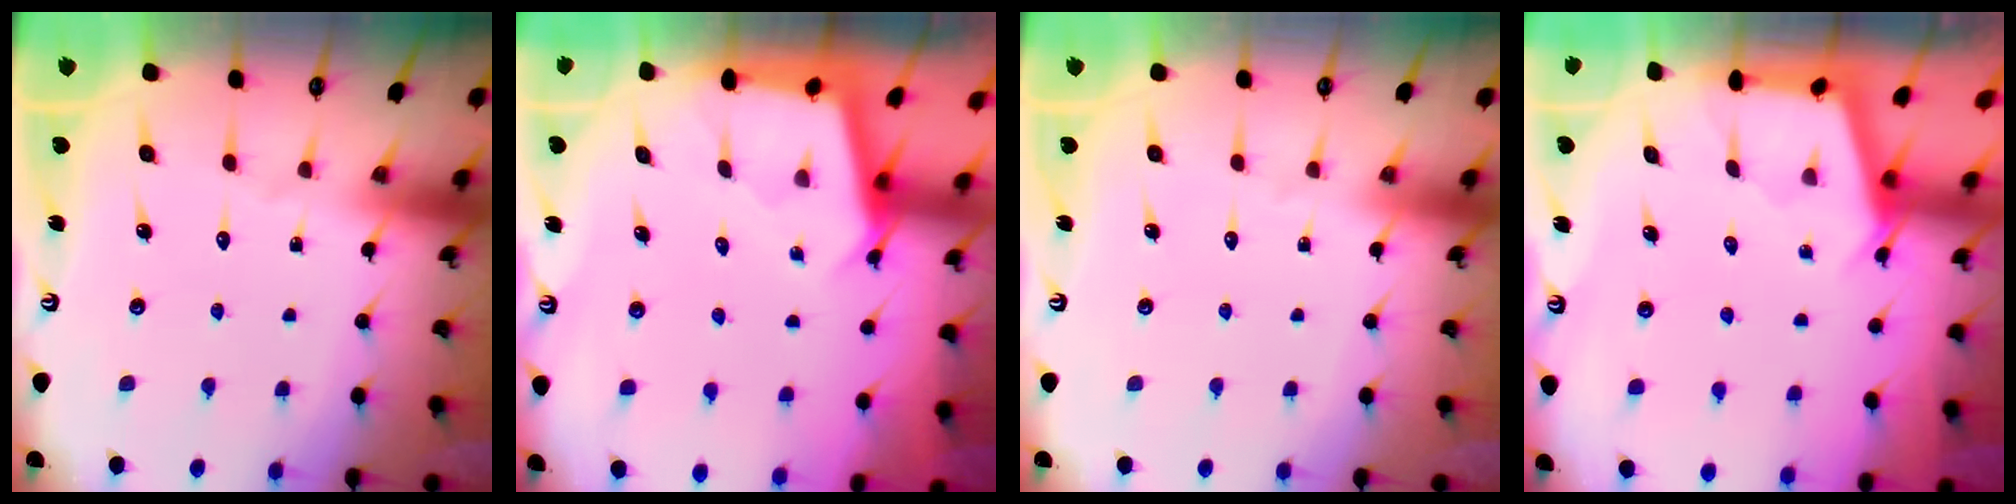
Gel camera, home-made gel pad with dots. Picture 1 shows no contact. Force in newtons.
{"total": 2.6, "press": 2.5, "slide": 0.4}
{"total": 0.0}
{"total": 2.8, "press": 2.8, "slide": 0.4}